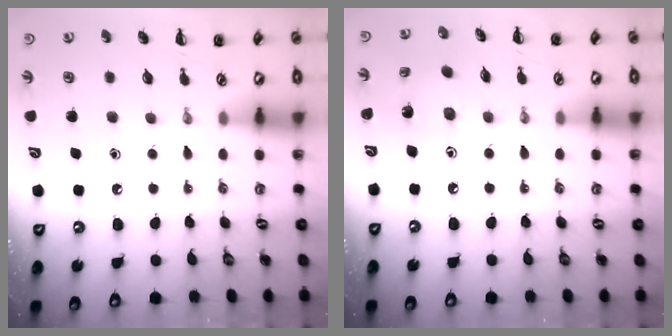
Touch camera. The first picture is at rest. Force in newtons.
{"total": 3.6, "press": 3.4, "slide": 1.2}